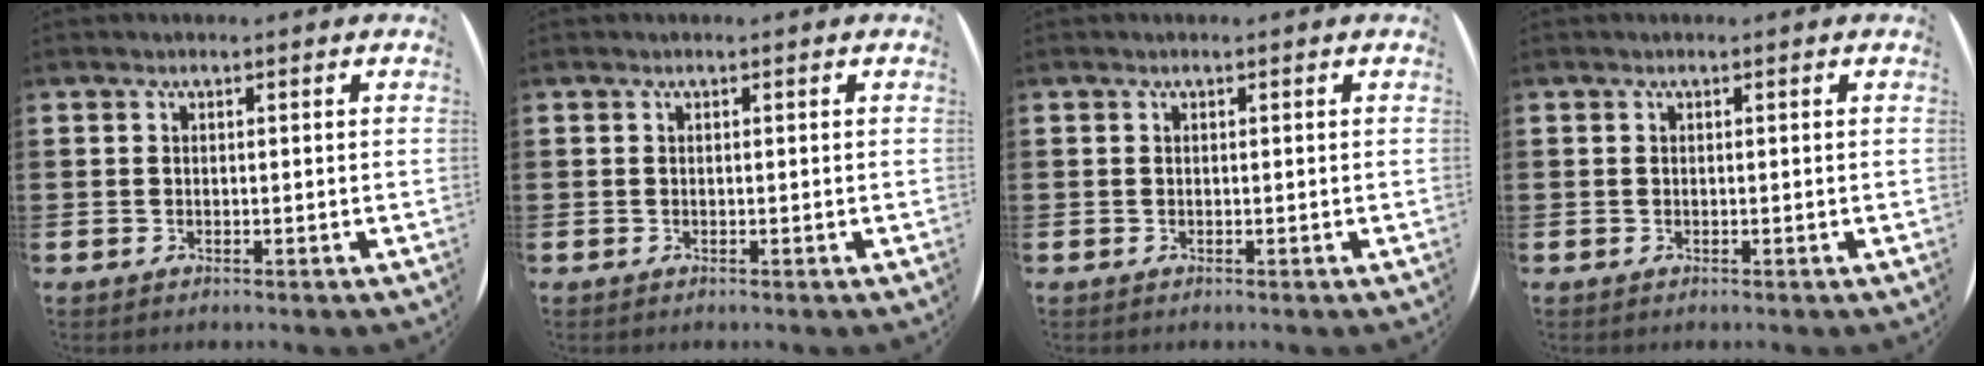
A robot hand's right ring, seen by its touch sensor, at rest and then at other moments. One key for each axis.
{"total": 0.0}
{"total": 0.0}
{"total": 0.0}